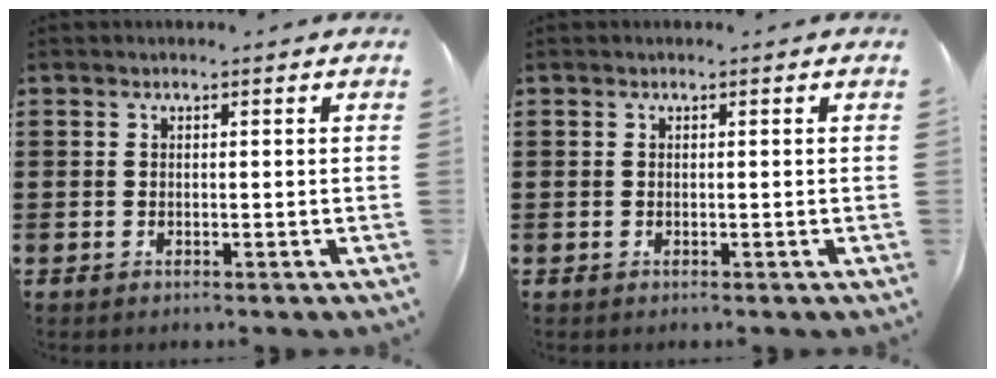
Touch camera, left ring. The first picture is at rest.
{"total": 0.0}